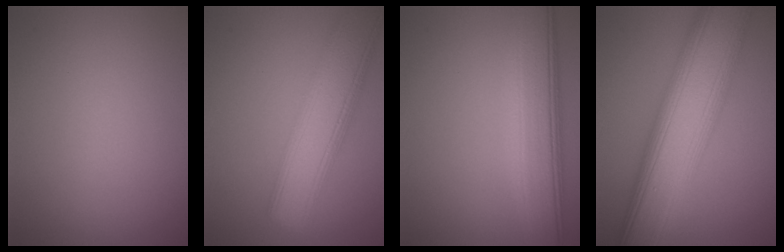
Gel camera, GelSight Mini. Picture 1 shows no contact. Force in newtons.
{"total": 8.0, "press": 8.0, "slide": 0.4}
{"total": 7.7, "press": 7.6, "slide": 0.7}
{"total": 12.4, "press": 12.4, "slide": 0.2}